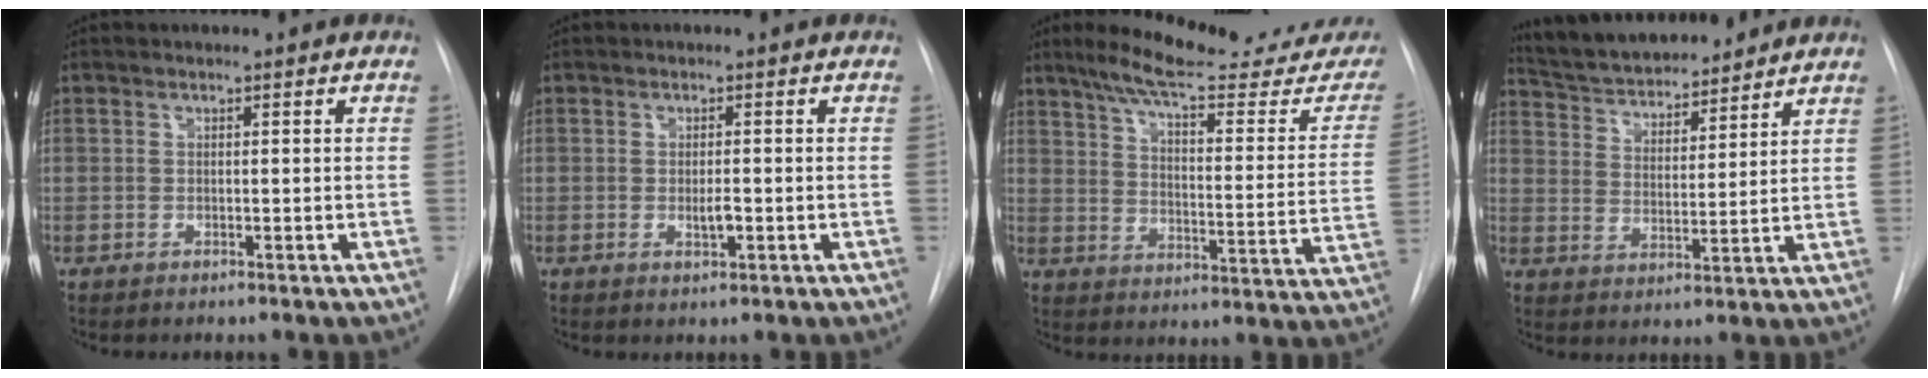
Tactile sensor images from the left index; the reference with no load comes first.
{"total": 1.7, "force": [-0.4, 0.5, 1.6], "torque": [-0.030, -0.002, -0.004]}
{"total": 23.5, "force": [20.4, 3.9, 11.1], "torque": [-0.153, -0.041, 0.258]}
{"total": 14.9, "force": [13.7, 3.2, 4.8], "torque": [-0.077, 0.019, 0.225]}